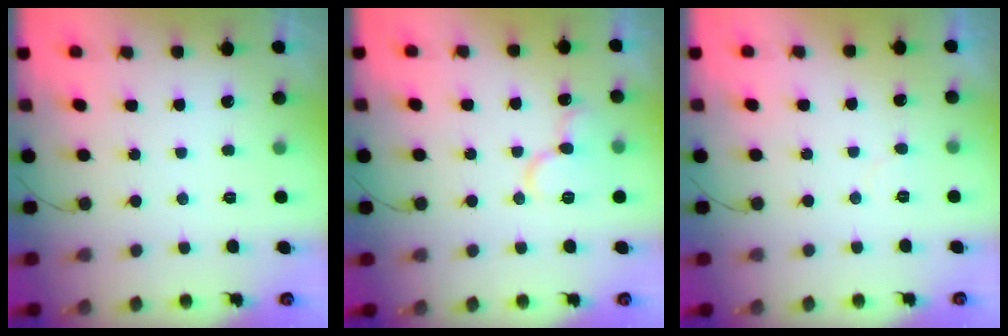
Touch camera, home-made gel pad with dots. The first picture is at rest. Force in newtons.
{"total": 11.3, "press": 11.2, "slide": 1.4}
{"total": 3.3, "press": 3.3, "slide": 0.2}